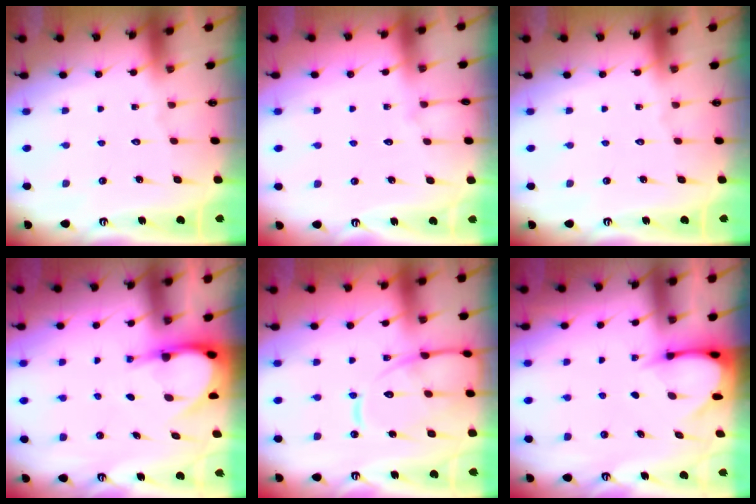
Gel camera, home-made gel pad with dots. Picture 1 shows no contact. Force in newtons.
{"total": 2.6, "press": 2.6, "slide": 0.4}
{"total": 0.0}
{"total": 5.8, "press": 5.8, "slide": 0.8}
{"total": 13.8, "press": 13.7, "slide": 1.3}
{"total": 3.7, "press": 3.7, "slide": 0.3}